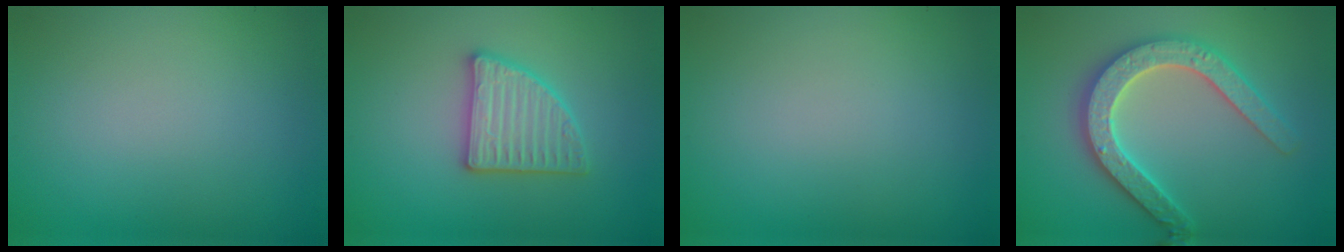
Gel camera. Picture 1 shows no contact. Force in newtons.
{"total": 3.6, "press": 3.5, "slide": 0.5}
{"total": 0.0}
{"total": 5.3, "press": 5.2, "slide": 1.0}